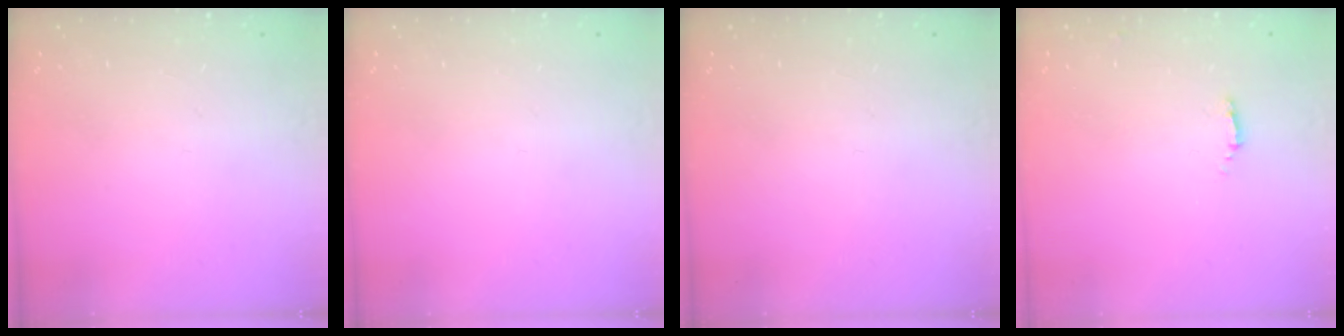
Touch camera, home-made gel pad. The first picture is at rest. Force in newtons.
{"total": 0.0}
{"total": 0.0}
{"total": 2.0, "press": 2.0, "slide": 0.4}